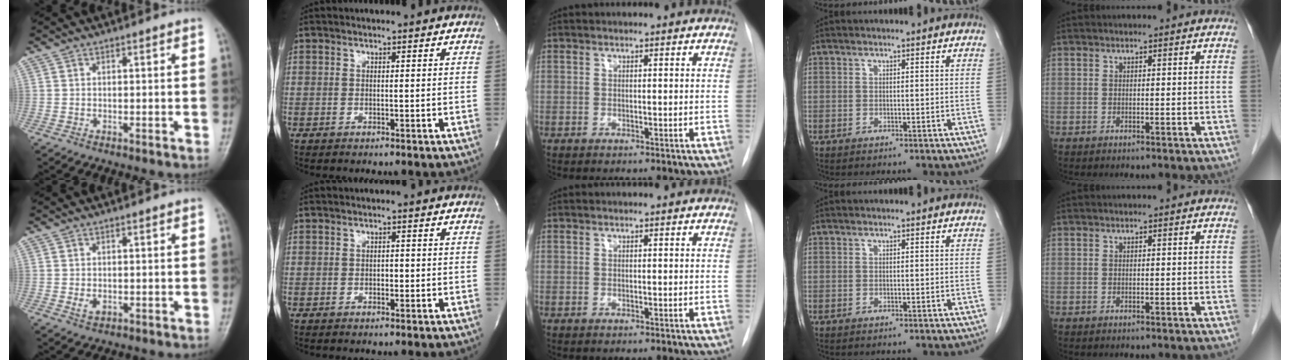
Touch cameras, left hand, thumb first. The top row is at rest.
{"thumb": {"total": 2.1, "force": [-0.1, 1.4, 1.6], "torque": [-0.023, -0.004, 0.002]}, "index": {"total": 1.0, "force": [-0.2, 0.6, 0.8], "torque": [-0.011, 0.002, -0.003]}}